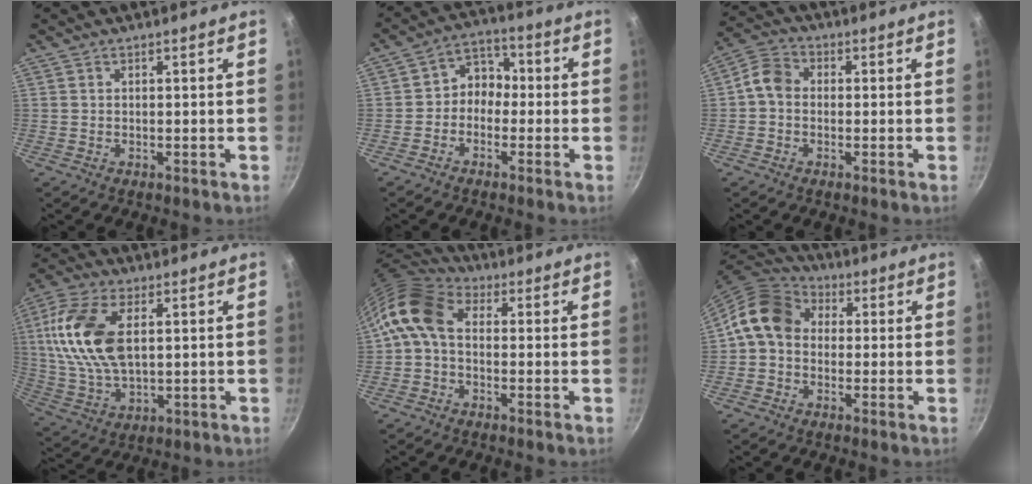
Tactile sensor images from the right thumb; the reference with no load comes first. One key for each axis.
{"total": 6.1, "fx": -1.3, "fy": 5.0, "fz": 3.2, "tx": -0.016, "ty": 0.032, "tz": -0.039}
{"total": 5.4, "fx": -0.5, "fy": 4.3, "fz": 3.2, "tx": -0.052, "ty": 0.019, "tz": -0.029}
{"total": 16.4, "fx": 3.5, "fy": 8.9, "fz": 13.3, "tx": -0.260, "ty": -0.002, "tz": 0.065}
{"total": 9.7, "fx": 0.2, "fy": 6.7, "fz": 7.1, "tx": -0.134, "ty": 0.029, "tz": -0.018}
{"total": 10.9, "fx": 0.8, "fy": 8.9, "fz": 6.3, "tx": -0.088, "ty": 0.025, "tz": -0.010}